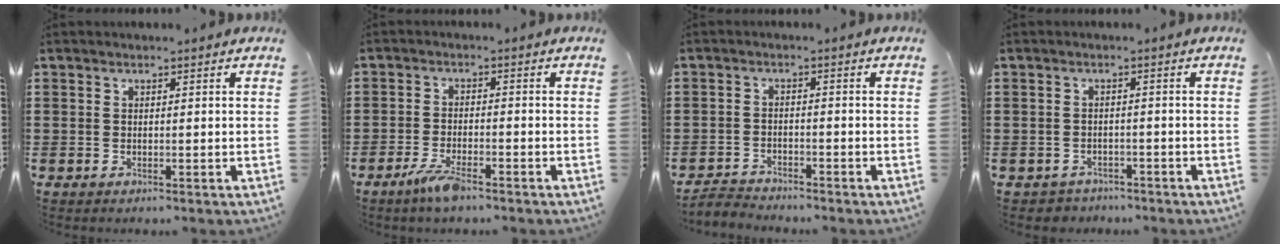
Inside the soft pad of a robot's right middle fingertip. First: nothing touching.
{"total": 4.3, "force": [-2.8, 0.8, 3.1], "torque": [-0.070, -0.005, -0.054]}
{"total": 2.8, "force": [-2.8, 0.3, 0.0], "torque": [-0.015, -0.005, -0.062]}
{"total": 1.6, "force": [-1.5, 0.5, -0.2], "torque": [-0.005, 0.001, -0.035]}